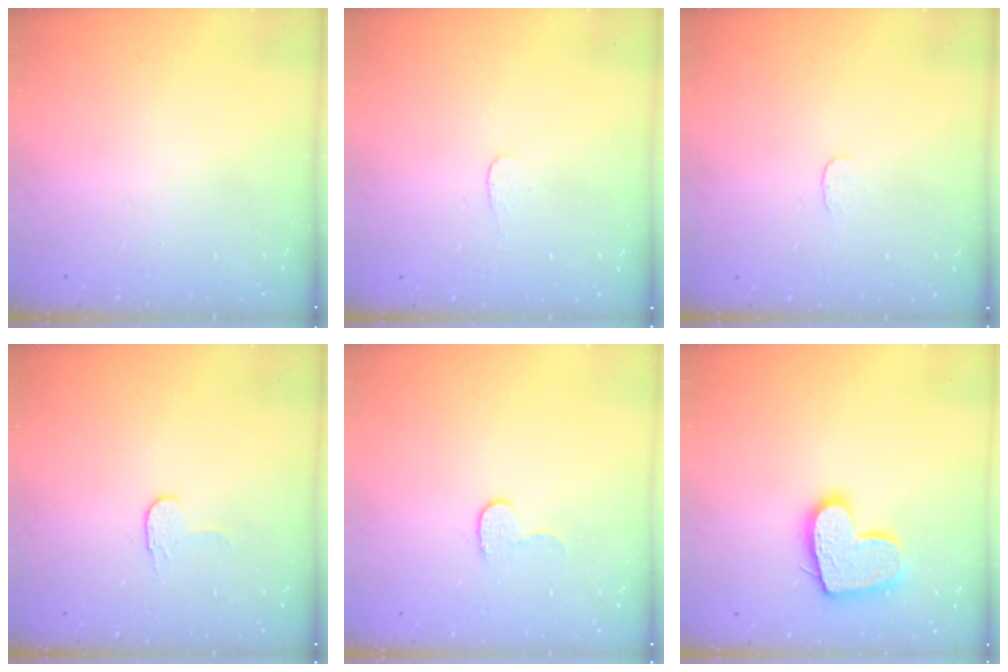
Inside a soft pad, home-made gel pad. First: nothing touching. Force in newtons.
{"total": 3.0, "press": 3.0, "slide": 0.2}
{"total": 3.0, "press": 3.0, "slide": 0.2}
{"total": 3.8, "press": 3.8, "slide": 0.3}
{"total": 5.6, "press": 5.6, "slide": 0.5}
{"total": 14.0, "press": 14.0, "slide": 1.3}